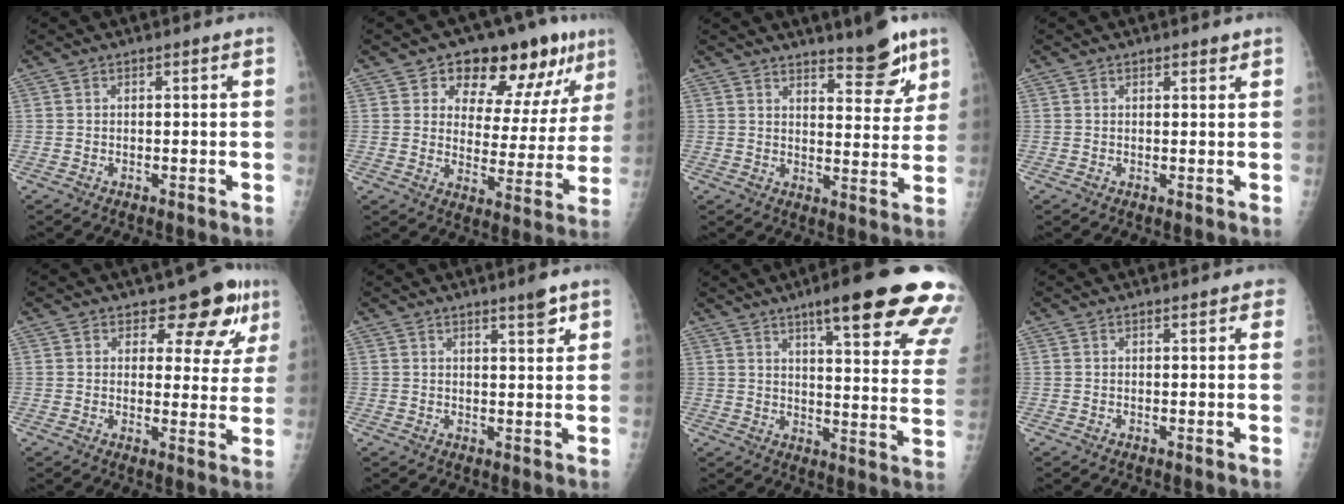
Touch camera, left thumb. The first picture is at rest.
{"total": 17.1, "force": [10.3, 8.7, 10.5], "torque": [-0.079, -0.040, 0.144]}
{"total": 9.5, "force": [6.9, 2.8, 5.8], "torque": [-0.052, -0.050, 0.103]}
{"total": 1.1, "force": [0.8, 0.5, 0.5], "torque": [0.000, -0.005, 0.010]}
{"total": 9.5, "force": [6.1, 5.0, 5.2], "torque": [-0.028, -0.035, 0.069]}
{"total": 3.5, "force": [2.4, 0.6, 2.4], "torque": [-0.030, -0.017, 0.036]}
{"total": 23.9, "force": [15.8, 3.9, 17.5], "torque": [-0.194, -0.060, 0.197]}
{"total": 1.9, "force": [1.4, 0.9, 1.0], "torque": [0.006, 0.001, 0.010]}